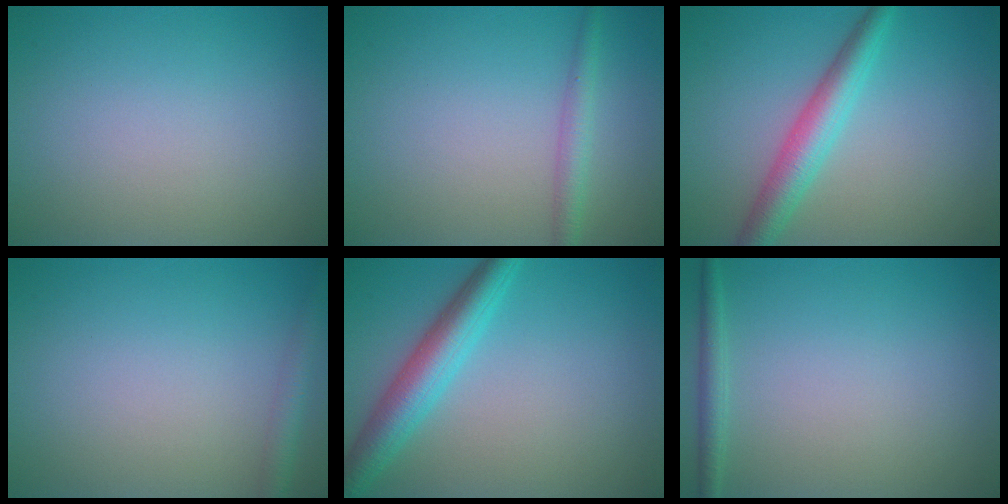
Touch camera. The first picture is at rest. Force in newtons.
{"total": 2.0, "press": 2.0, "slide": 0.0}
{"total": 4.1, "press": 4.1, "slide": 0.1}
{"total": 1.9, "press": 1.9, "slide": 0.1}
{"total": 4.9, "press": 4.9, "slide": 0.1}
{"total": 1.4, "press": 1.4, "slide": 0.1}